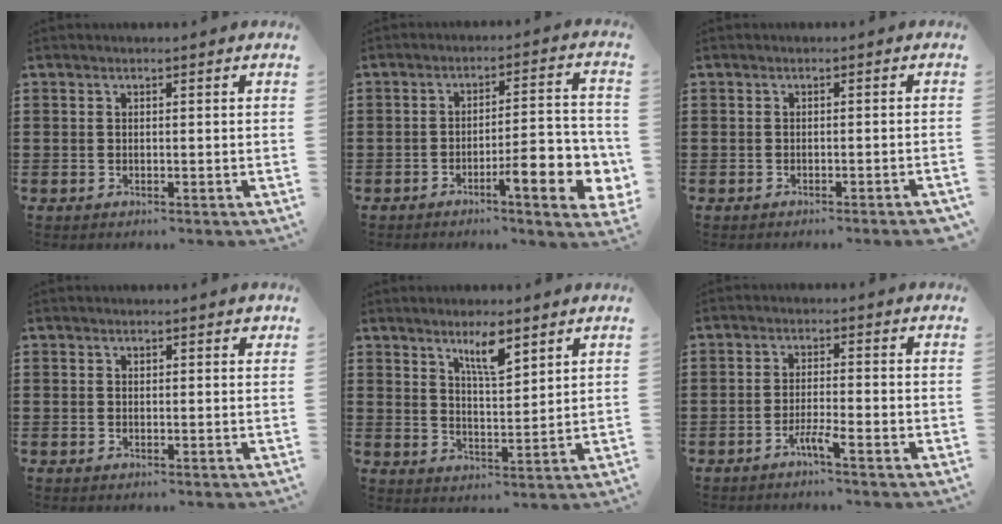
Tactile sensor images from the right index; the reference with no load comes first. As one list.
[{"total": 9.0, "force": [-3.9, 2.1, 7.9], "torque": [-0.110, -0.009, -0.067]}, {"total": 1.4, "force": [-1.1, -0.2, 0.8], "torque": [-0.013, -0.001, -0.021]}, {"total": 0.7, "force": [0.5, 0.5, 0.2], "torque": [0.002, 0.000, 0.007]}, {"total": 5.6, "force": [3.9, 1.3, 3.9], "torque": [-0.069, -0.005, 0.064]}, {"total": 3.1, "force": [-2.2, -0.1, 2.1], "torque": [-0.044, -0.001, -0.043]}]